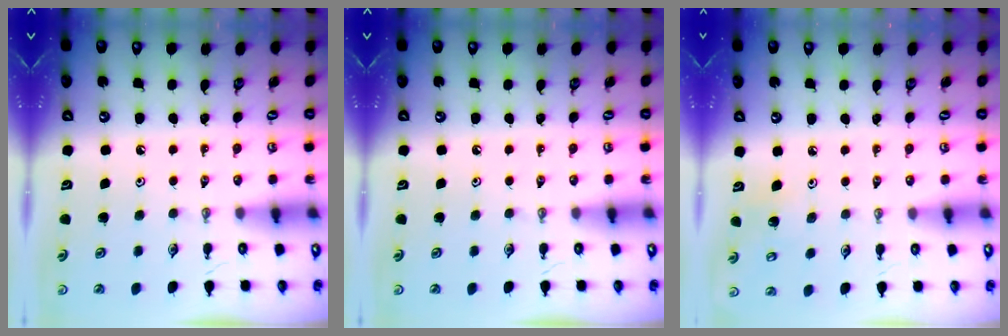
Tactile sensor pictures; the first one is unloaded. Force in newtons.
{"total": 0.0}
{"total": 4.3, "press": 4.3, "slide": 0.4}